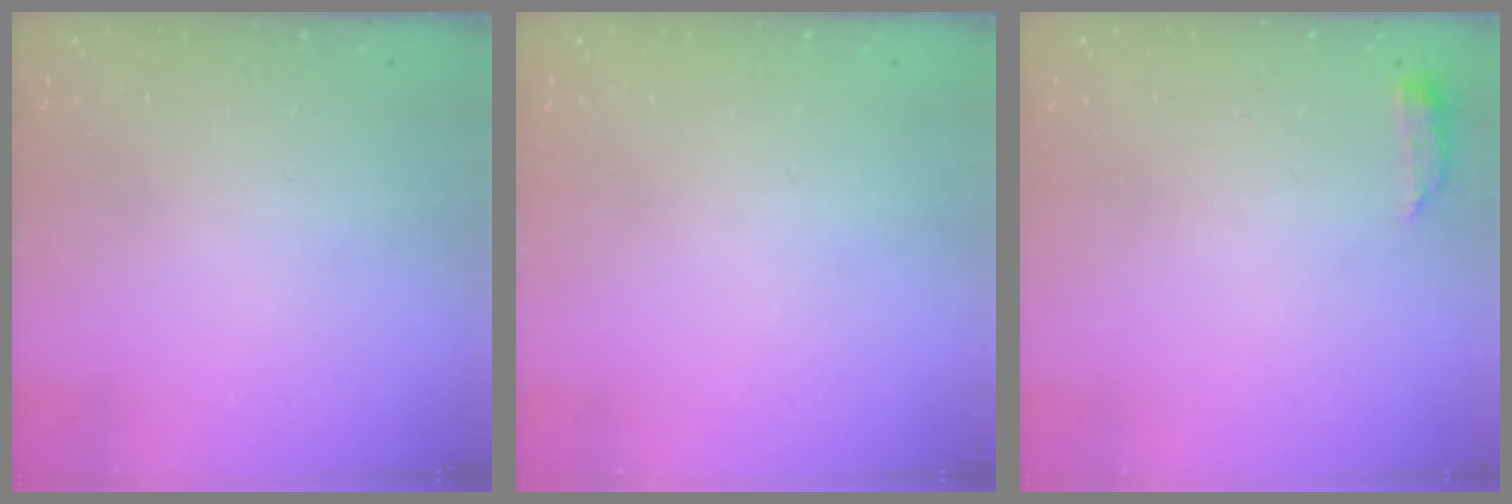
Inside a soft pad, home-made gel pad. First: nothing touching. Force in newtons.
{"total": 0.0}
{"total": 3.5, "press": 3.5, "slide": 0.6}